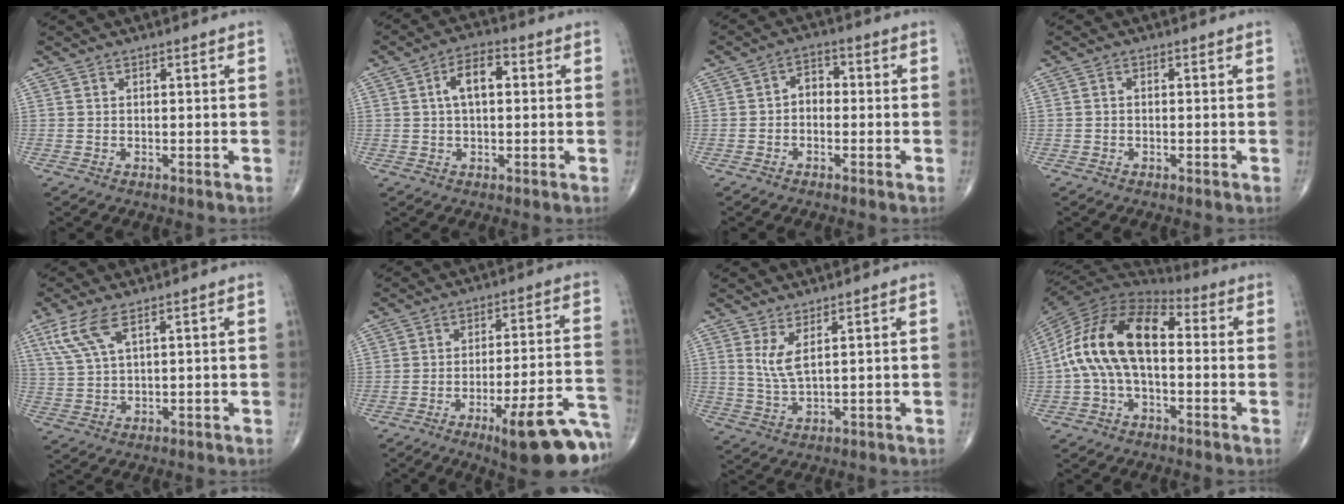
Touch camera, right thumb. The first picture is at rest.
{"total": 7.0, "force": [1.2, 3.6, 5.9], "torque": [-0.098, 0.017, 0.016]}
{"total": 3.8, "force": [-0.5, 2.9, 2.5], "torque": [-0.023, 0.018, -0.022]}
{"total": 0.7, "force": [-0.2, 0.5, 0.5], "torque": [-0.007, 0.002, -0.007]}
{"total": 6.7, "force": [3.6, 2.0, 5.2], "torque": [-0.129, -0.003, 0.082]}
{"total": 18.8, "force": [-9.8, 4.2, 15.5], "torque": [-0.154, 0.061, -0.129]}
{"total": 4.5, "force": [2.0, 1.0, 3.9], "torque": [-0.087, -0.021, 0.050]}
{"total": 17.3, "force": [0.1, 9.4, 14.5], "torque": [-0.267, 0.043, -0.009]}